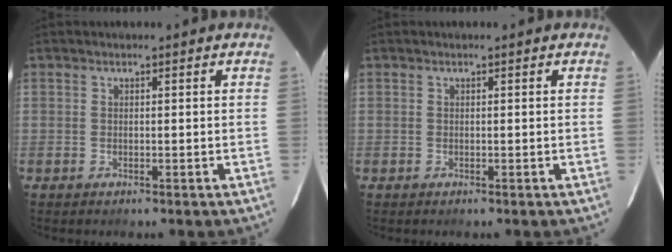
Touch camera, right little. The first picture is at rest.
{"total": 0.0}